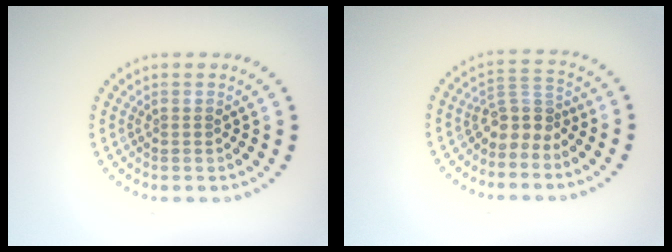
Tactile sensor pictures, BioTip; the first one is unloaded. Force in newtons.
{"total": 2.8, "press": 2.0, "slide": 1.9}